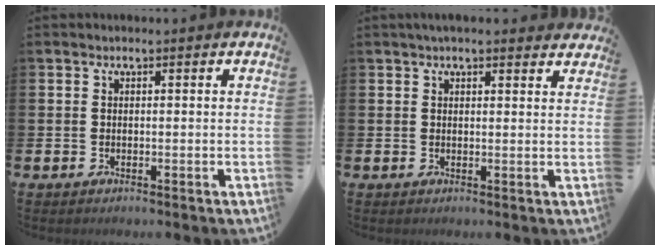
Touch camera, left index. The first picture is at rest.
{"total": 2.5, "force": [2.4, 0.4, 0.7], "torque": [-0.012, -0.005, 0.042]}